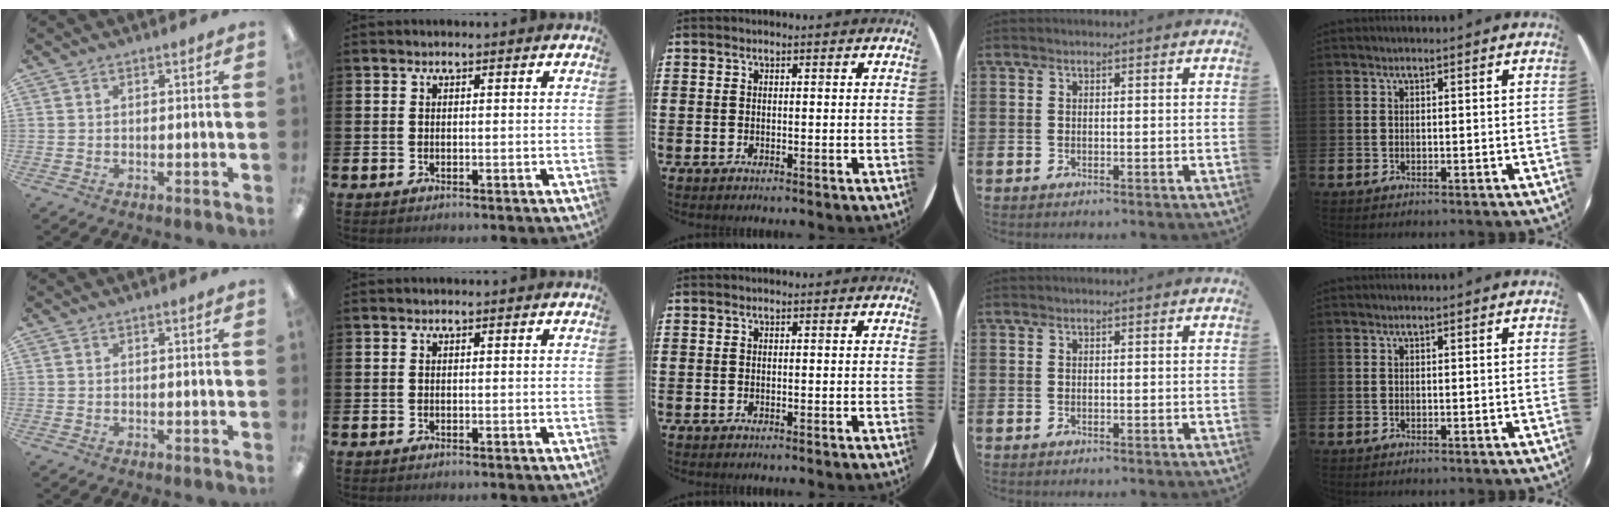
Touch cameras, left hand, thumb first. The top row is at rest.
{}